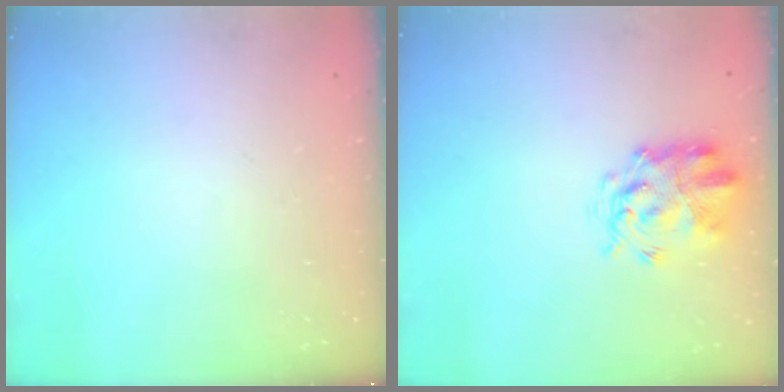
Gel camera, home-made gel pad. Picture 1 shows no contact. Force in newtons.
{"total": 3.7, "press": 3.6, "slide": 1.0}